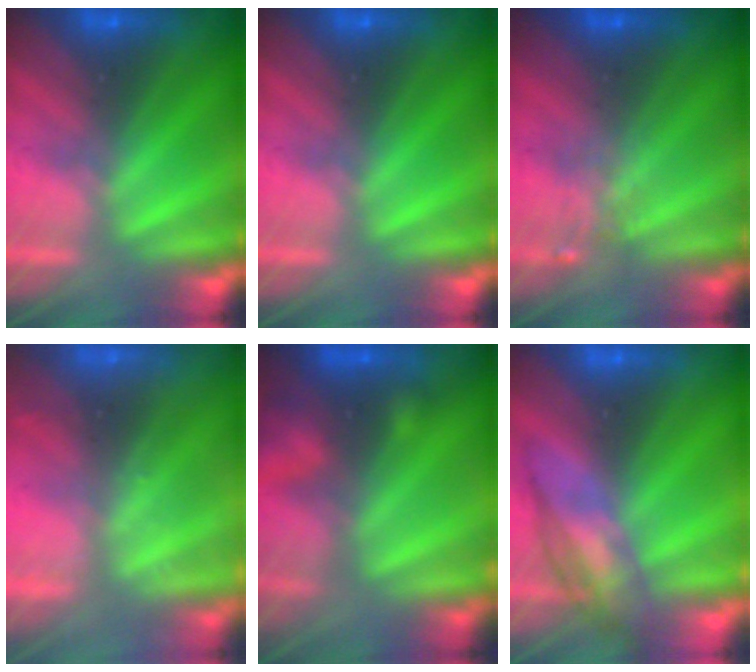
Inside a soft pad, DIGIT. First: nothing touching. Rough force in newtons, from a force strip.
{"total": 0.0}
{"total": 2.2}
{"total": 2.3}
{"total": 5.8}
{"total": 2.6}